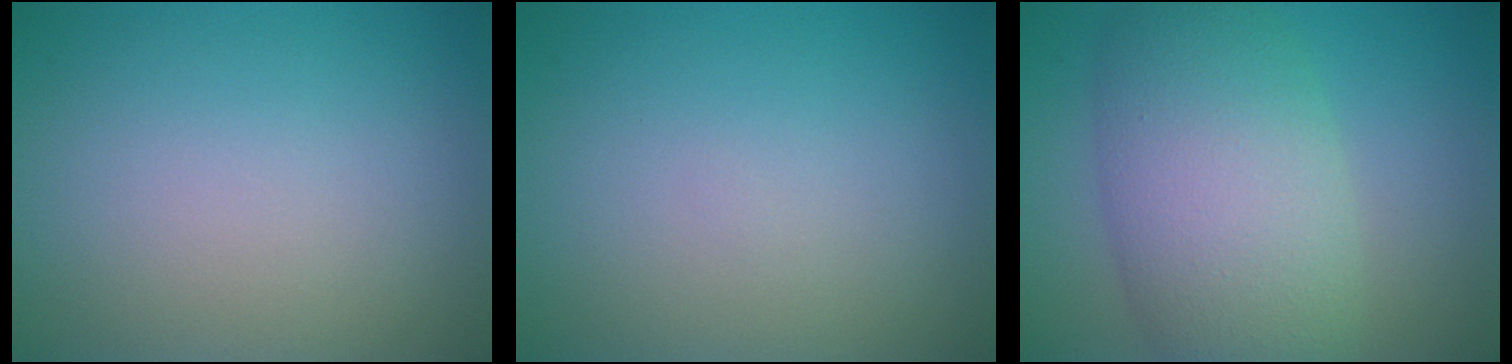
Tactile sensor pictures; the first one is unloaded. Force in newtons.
{"total": 0.0}
{"total": 8.9, "press": 8.9, "slide": 0.3}